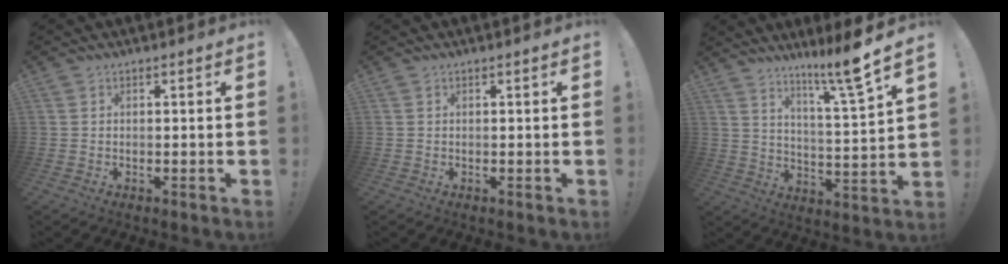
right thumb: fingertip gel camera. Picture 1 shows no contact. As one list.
[{"total": 0.0}, {"total": 11.2, "force": [8.0, -1.6, 7.7], "torque": [-0.123, -0.064, 0.113]}]